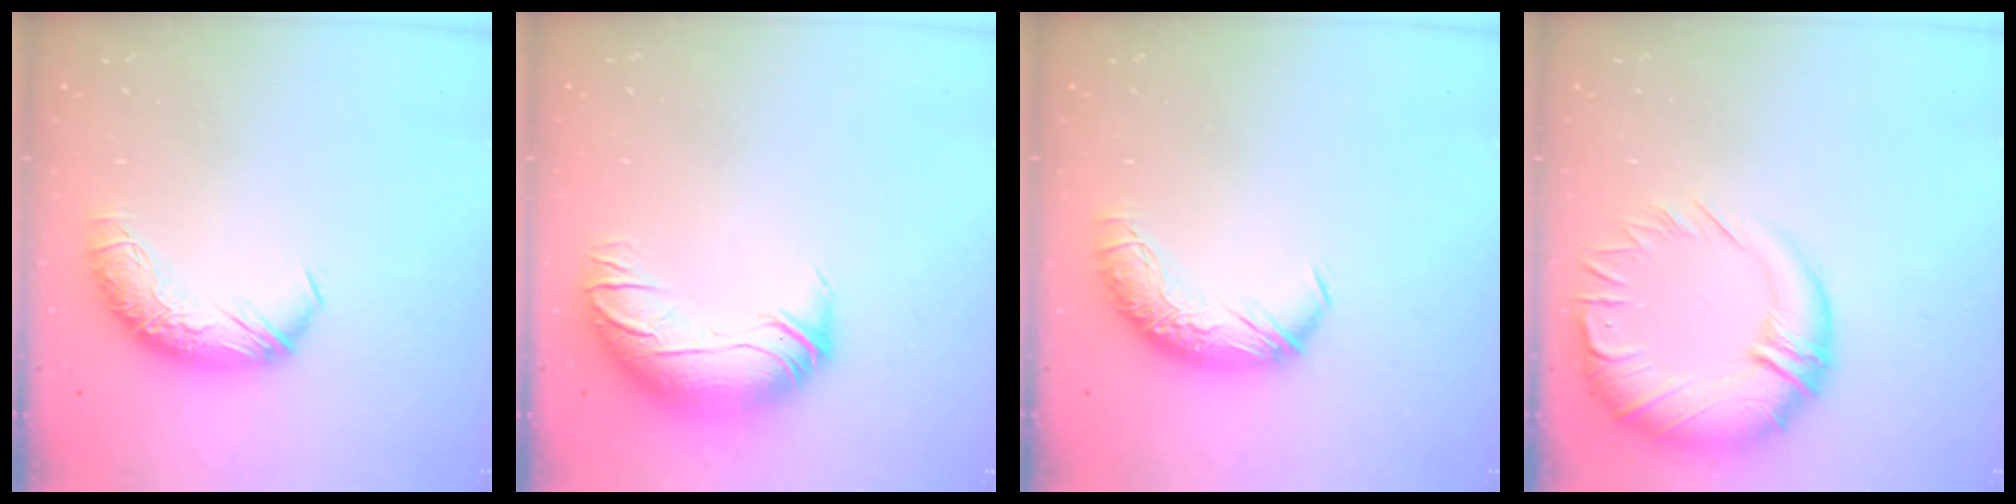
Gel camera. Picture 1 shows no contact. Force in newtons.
{"total": 3.0, "press": 0.5, "slide": 2.9}
{"total": 0.0}
{"total": 6.3, "press": 4.5, "slide": 4.4}